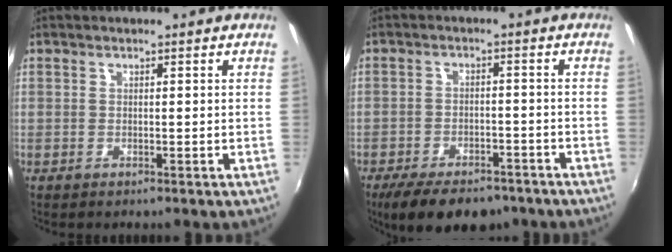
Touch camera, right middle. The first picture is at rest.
{"total": 13.2, "force": [-9.9, 5.5, 6.8], "torque": [-0.147, -0.024, -0.151]}